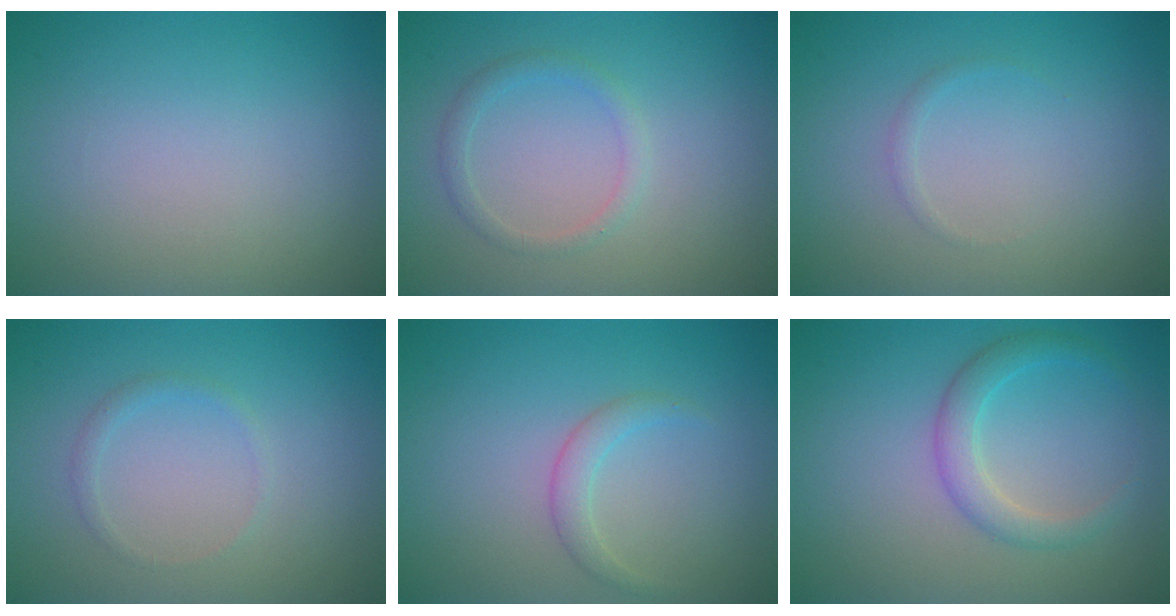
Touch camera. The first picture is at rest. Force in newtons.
{"total": 1.4, "press": 1.4, "slide": 0.1}
{"total": 0.6, "press": 0.6, "slide": 0.1}
{"total": 0.9, "press": 0.9, "slide": 0.1}
{"total": 1.6, "press": 1.6, "slide": 0.0}
{"total": 2.6, "press": 2.6, "slide": 0.0}